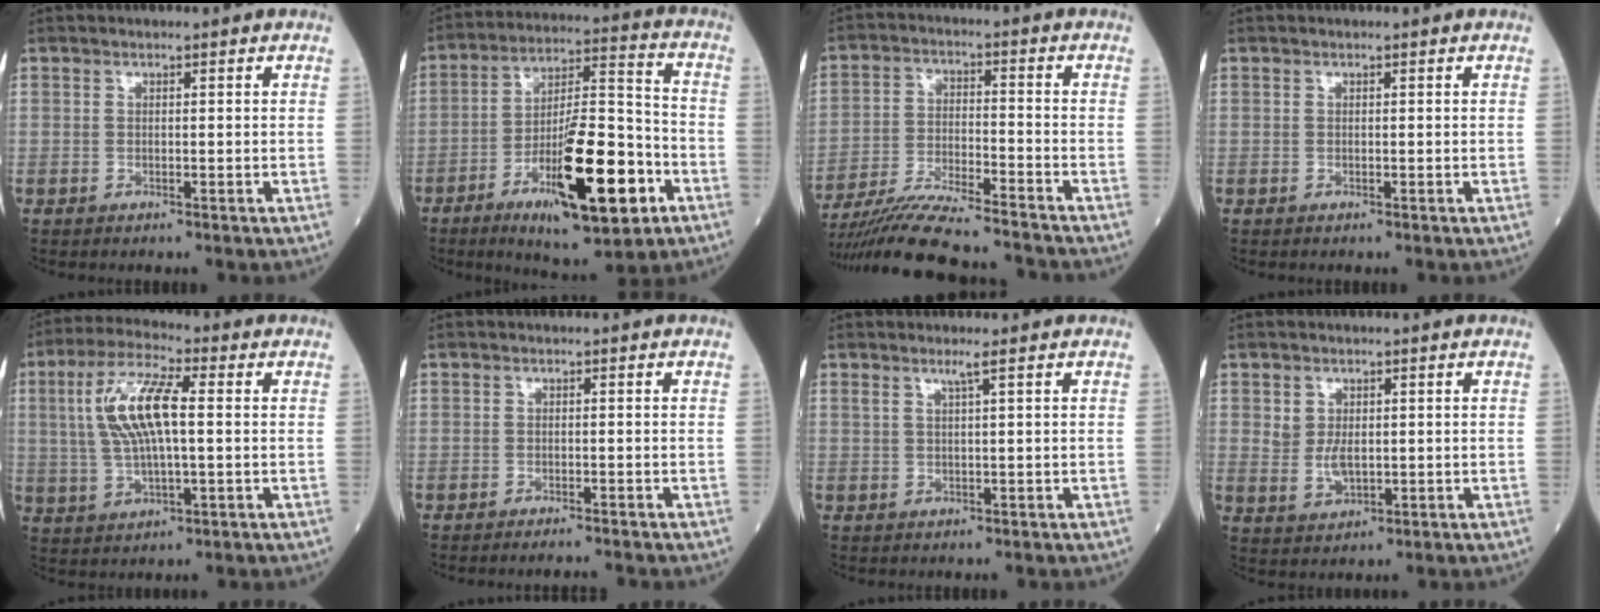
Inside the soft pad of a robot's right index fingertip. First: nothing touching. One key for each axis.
{"total": 18.3, "fx": -7.6, "fy": 3.9, "fz": 16.2, "tx": -0.278, "ty": -0.007, "tz": -0.114}
{"total": 15.2, "fx": -13.9, "fy": 0.1, "fz": 6.0, "tx": -0.111, "ty": -0.014, "tz": -0.234}
{"total": 0.0}
{"total": 10.5, "fx": 1.5, "fy": 2.5, "fz": 10.1, "tx": -0.215, "ty": 0.016, "tz": 0.031}
{"total": 2.6, "fx": -2.4, "fy": -0.4, "fz": 0.7, "tx": -0.007, "ty": -0.006, "tz": -0.031}
{"total": 1.3, "fx": 0.7, "fy": -0.4, "fz": 0.9, "tx": -0.029, "ty": -0.002, "tz": 0.021}
{"total": 3.4, "fx": 0.4, "fy": 2.2, "fz": 2.5, "tx": -0.050, "ty": 0.000, "tz": 0.018}